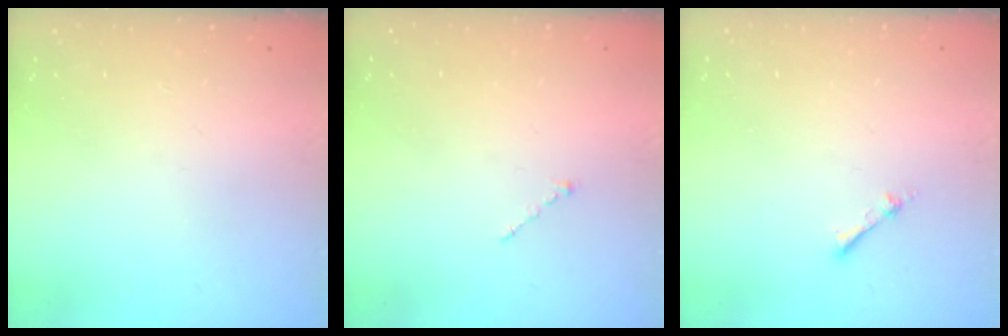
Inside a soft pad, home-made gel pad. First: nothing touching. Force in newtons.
{"total": 1.0, "press": 0.9, "slide": 0.3}
{"total": 1.9, "press": 1.9, "slide": 0.3}